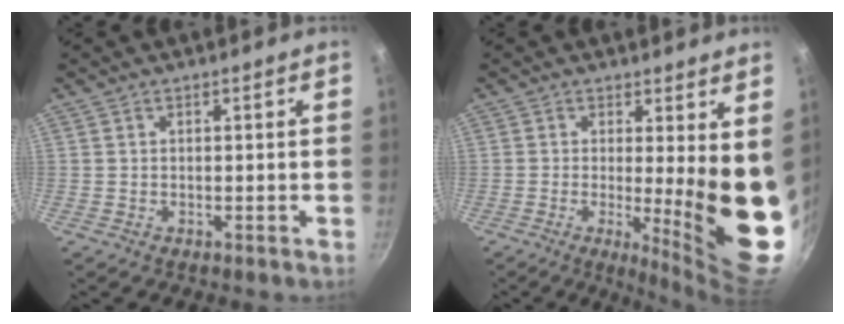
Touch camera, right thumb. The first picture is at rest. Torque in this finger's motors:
{"motor_torque": [1.00, 4.01, 2.27, -0.22, 0.41]}